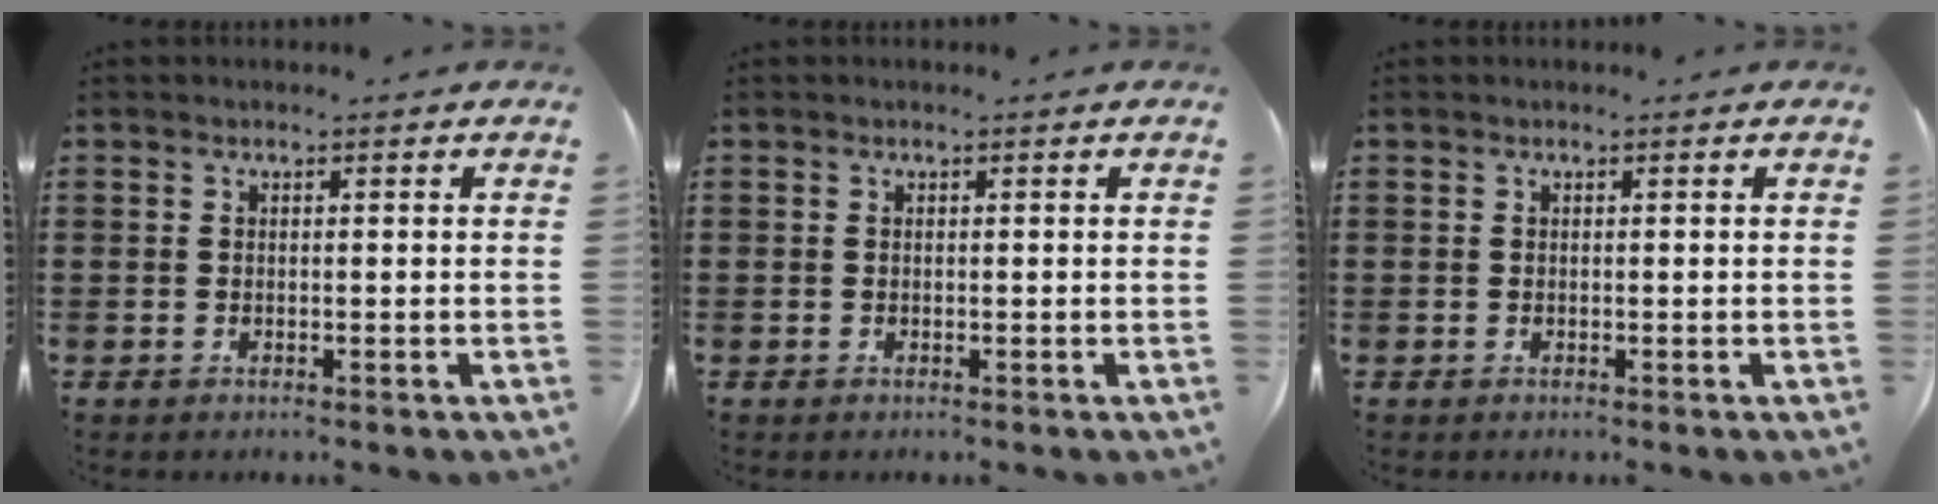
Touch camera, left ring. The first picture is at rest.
{"total": 0.0}
{"total": 0.0}